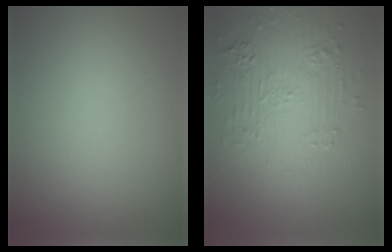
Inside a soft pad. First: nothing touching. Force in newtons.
{"total": 4.2, "press": 3.7, "slide": 2.0}